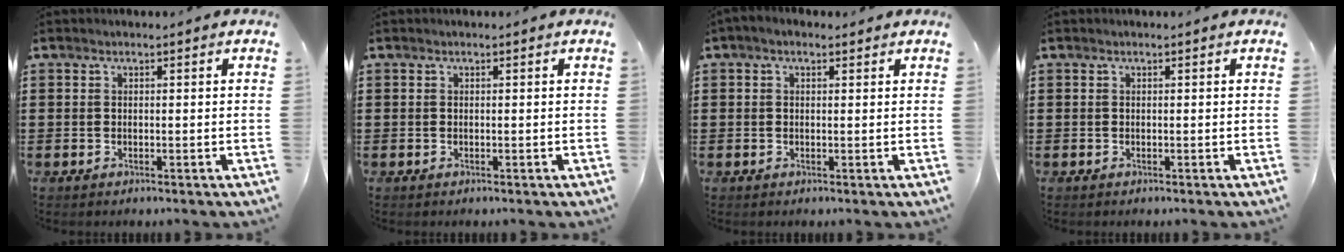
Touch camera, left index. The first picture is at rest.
{"total": 0.0}
{"total": 1.1, "force": [0.2, 0.6, 0.8], "torque": [-0.017, 0.006, 0.002]}
{"total": 0.0}